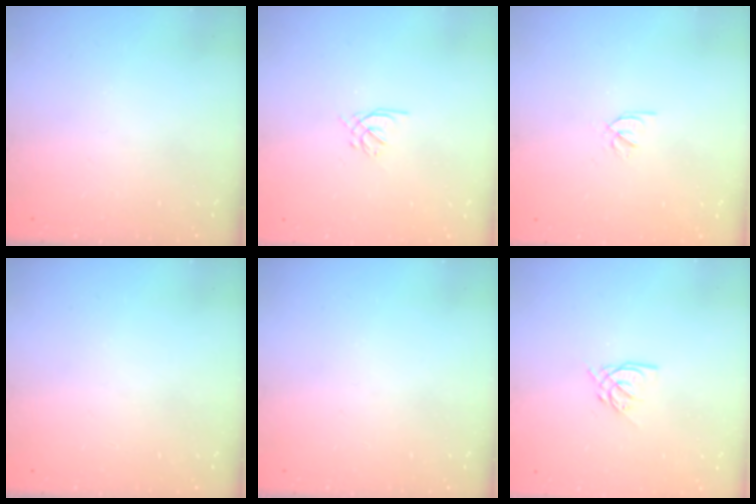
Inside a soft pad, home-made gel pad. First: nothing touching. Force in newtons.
{"total": 1.4, "press": 1.3, "slide": 0.5}
{"total": 2.1, "press": 2.1, "slide": 0.1}
{"total": 0.0}
{"total": 0.0}
{"total": 5.5, "press": 5.5, "slide": 0.5}